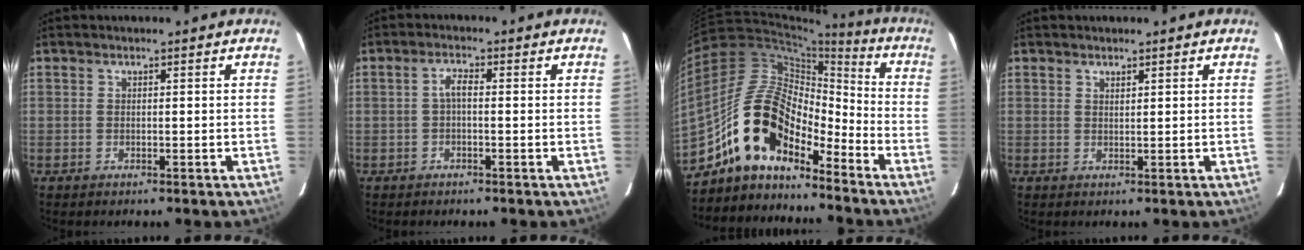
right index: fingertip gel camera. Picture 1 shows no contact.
{"total": 2.1, "force": [-0.4, 0.7, 2.0], "torque": [-0.041, 0.009, -0.007]}
{"total": 15.0, "force": [-11.2, 6.5, 7.7], "torque": [-0.139, 0.020, -0.218]}
{"total": 0.9, "force": [0.7, 0.3, 0.4], "torque": [-0.006, 0.001, 0.013]}